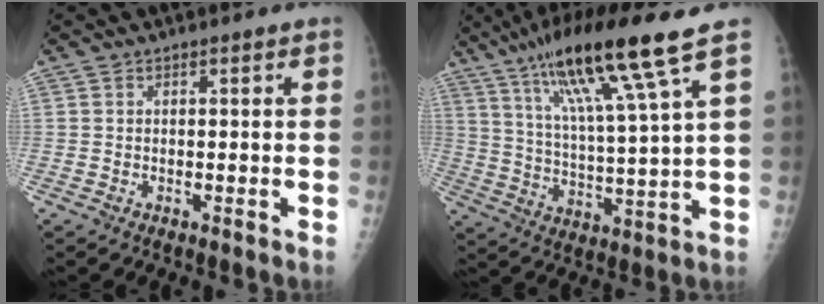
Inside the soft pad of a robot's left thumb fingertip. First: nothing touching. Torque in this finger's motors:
{"motor_torque": [0.19, 0.65, 1.76, -1.01, 0.44]}